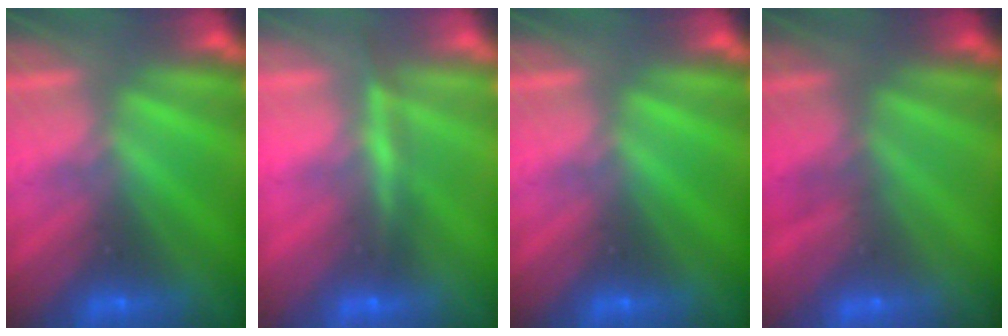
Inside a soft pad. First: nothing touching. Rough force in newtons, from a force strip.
{"total": 4.5}
{"total": 0.0}
{"total": 1.9}